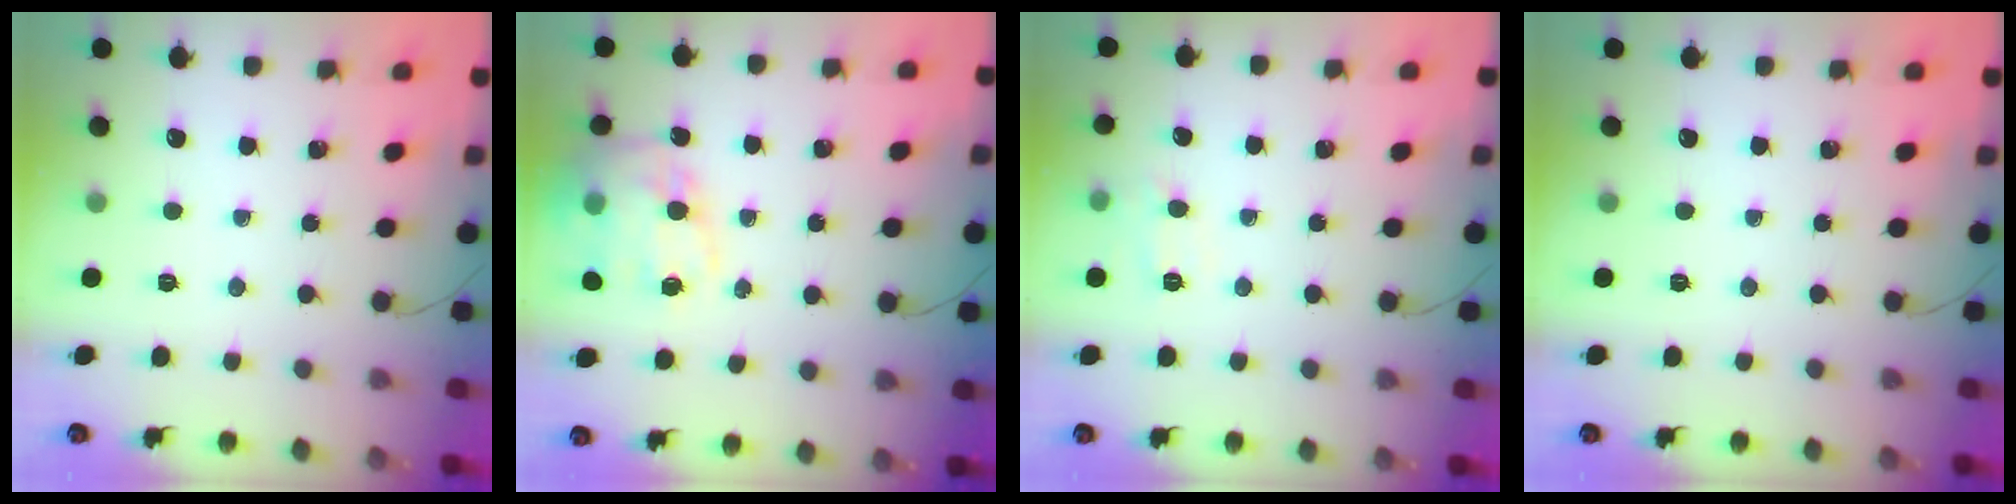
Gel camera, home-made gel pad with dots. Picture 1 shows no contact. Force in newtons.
{"total": 17.7, "press": 17.3, "slide": 3.9}
{"total": 6.8, "press": 6.7, "slide": 1.6}
{"total": 0.0}